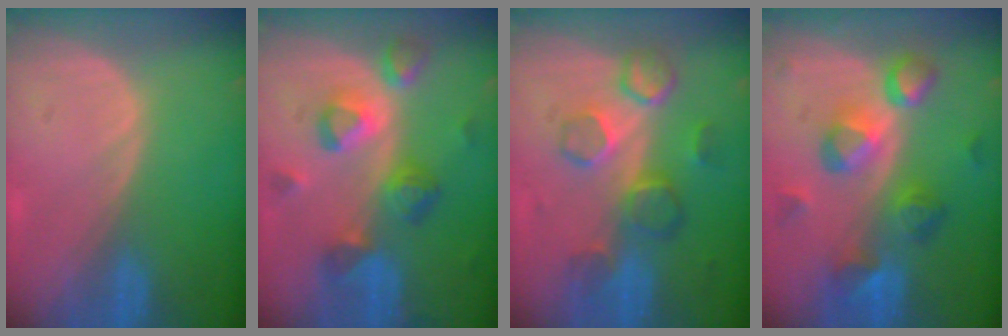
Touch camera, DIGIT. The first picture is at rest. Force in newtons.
{"total": 8.7, "press": 8.0, "slide": 3.5}
{"total": 8.4, "press": 7.7, "slide": 3.4}
{"total": 9.2, "press": 8.6, "slide": 3.3}